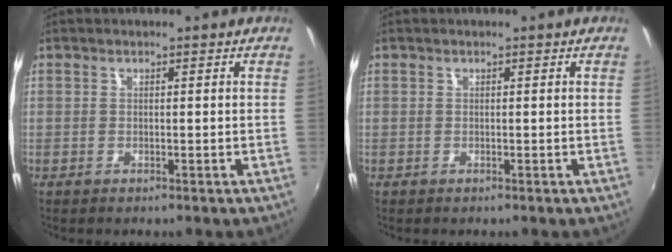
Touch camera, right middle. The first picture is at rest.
{"total": 0.0}